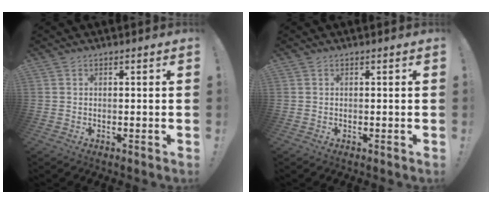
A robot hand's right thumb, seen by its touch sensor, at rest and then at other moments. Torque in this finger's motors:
{"motor_torque": [-0.29, -0.08, 0.19, -0.15, 0.01]}